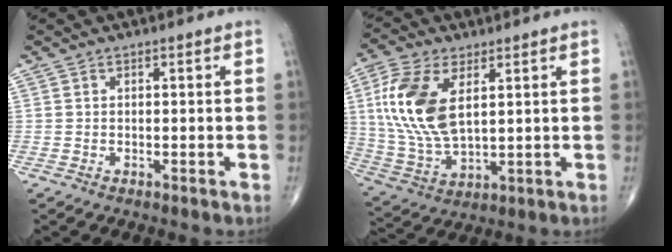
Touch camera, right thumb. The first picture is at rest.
{"total": 15.4, "force": [4.1, 8.0, 12.6], "torque": [-0.267, -0.010, 0.087]}